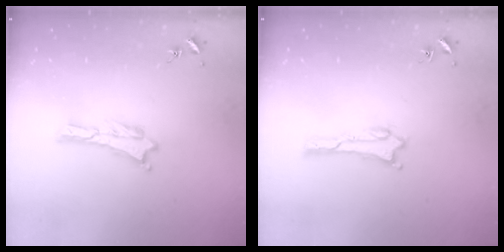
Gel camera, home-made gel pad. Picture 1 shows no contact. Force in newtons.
{"total": 0.8, "press": 0.8, "slide": 0.2}